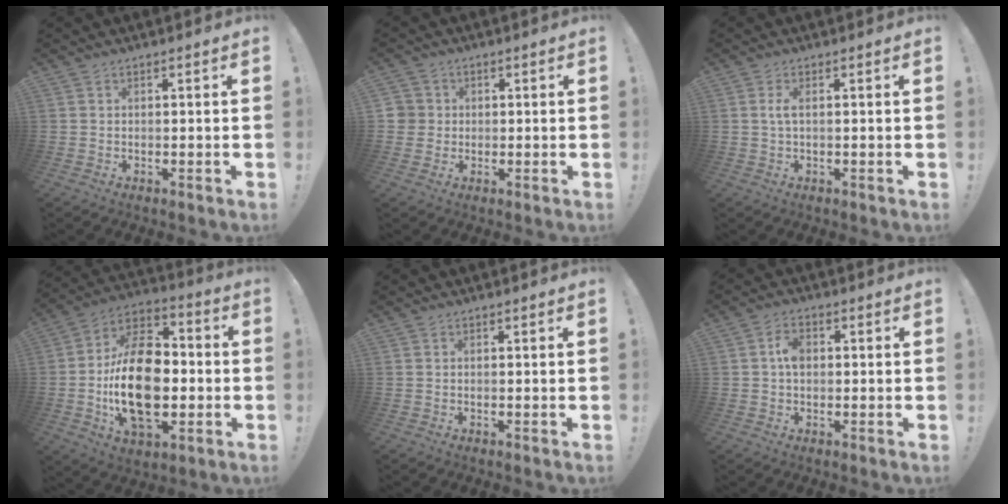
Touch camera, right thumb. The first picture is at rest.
{"total": 3.8, "force": [0.3, 3.7, 0.8], "torque": [-0.015, 0.001, 0.004]}
{"total": 2.4, "force": [0.1, 0.4, 2.4], "torque": [-0.049, 0.003, 0.002]}
{"total": 23.4, "force": [-3.0, 14.5, 18.1], "torque": [-0.332, 0.014, -0.048]}
{"total": 0.0}
{"total": 4.5, "force": [0.2, 3.1, 3.3], "torque": [-0.048, 0.007, 0.003]}